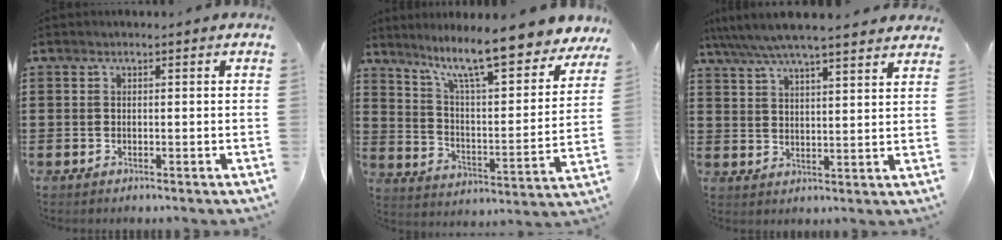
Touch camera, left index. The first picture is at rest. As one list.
[{"total": 11.0, "force": [9.2, 0.9, 6.1], "torque": [-0.128, -0.067, 0.148]}, {"total": 5.7, "force": [5.2, 0.2, 2.3], "torque": [-0.065, -0.022, 0.090]}]